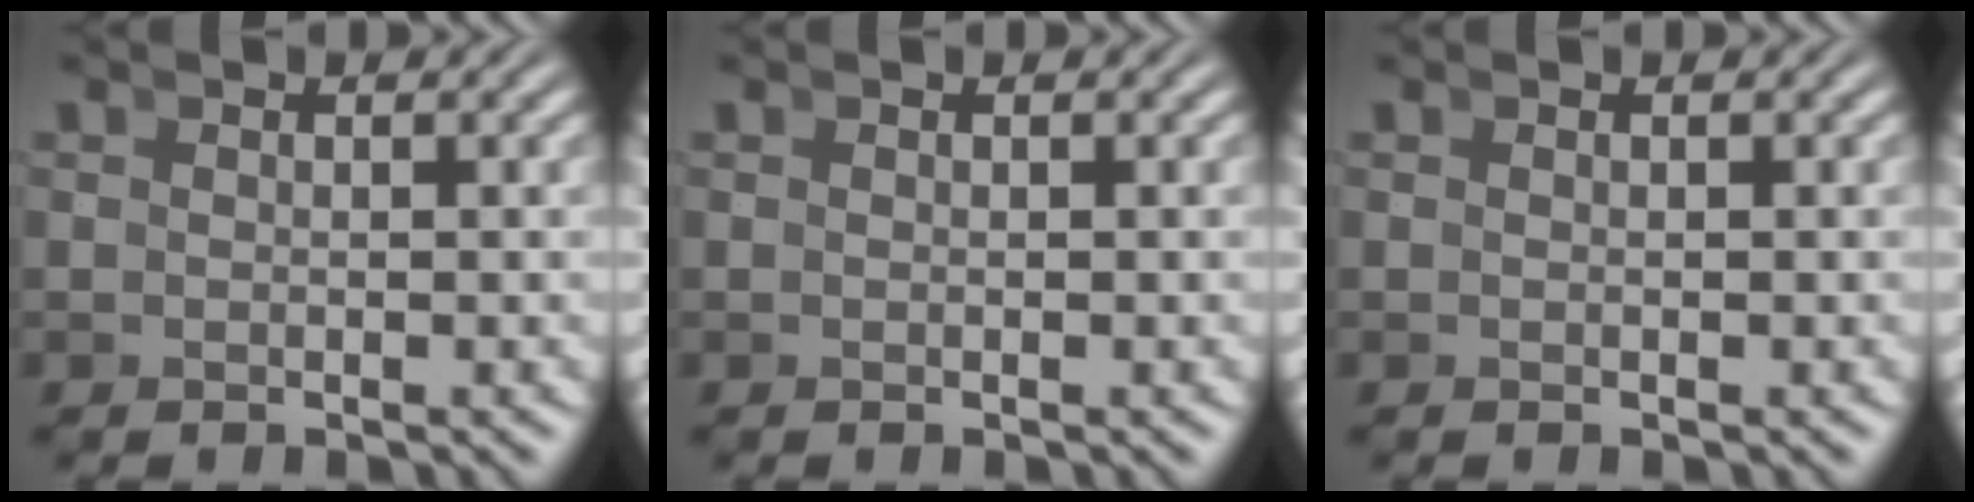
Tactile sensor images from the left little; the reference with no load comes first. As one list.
[{"total": 0.0}, {"total": 0.0}]